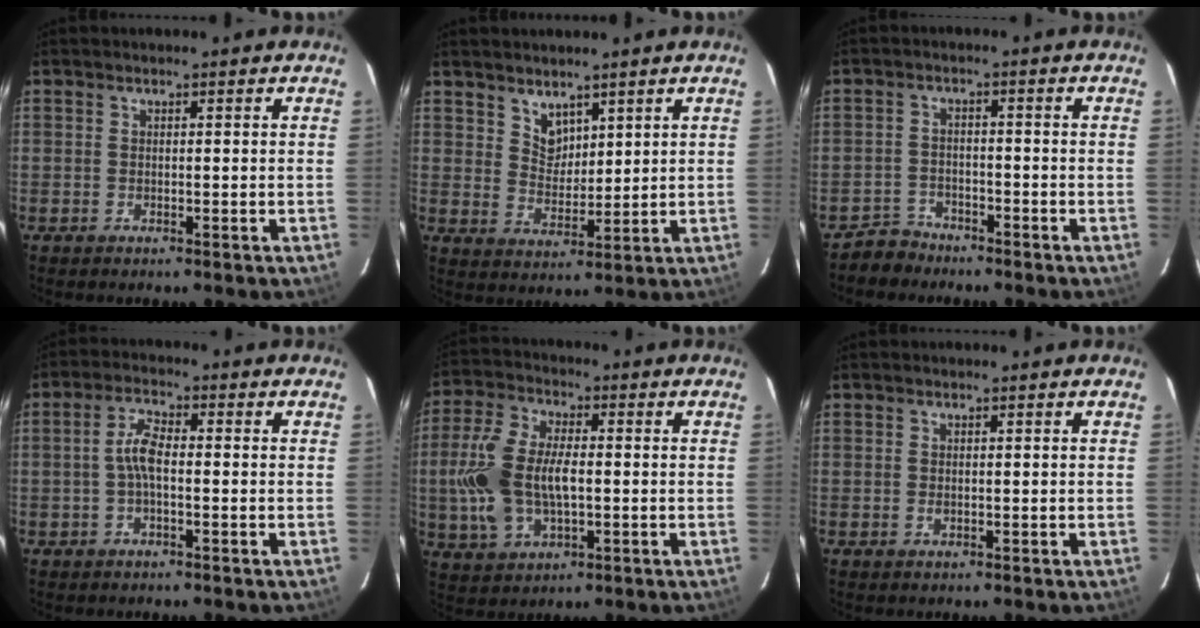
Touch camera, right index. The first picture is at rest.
{"total": 4.9, "force": [3.7, 3.0, 1.3], "torque": [-0.012, 0.006, 0.074]}
{"total": 4.2, "force": [-3.6, 2.1, -0.2], "torque": [-0.007, 0.011, -0.067]}
{"total": 4.2, "force": [-0.7, 1.5, 3.9], "torque": [-0.084, 0.013, -0.014]}
{"total": 13.6, "force": [-1.1, 7.6, 11.2], "torque": [-0.248, 0.009, -0.018]}
{"total": 0.6, "force": [0.0, 0.4, 0.4], "torque": [-0.009, 0.000, 0.000]}